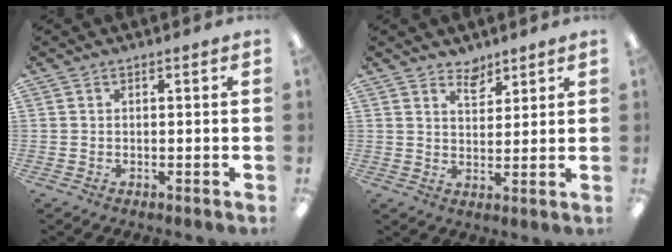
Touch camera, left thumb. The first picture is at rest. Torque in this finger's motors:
{"motor_torque": [-0.14, -0.15, -0.03, -0.02, 0.09]}